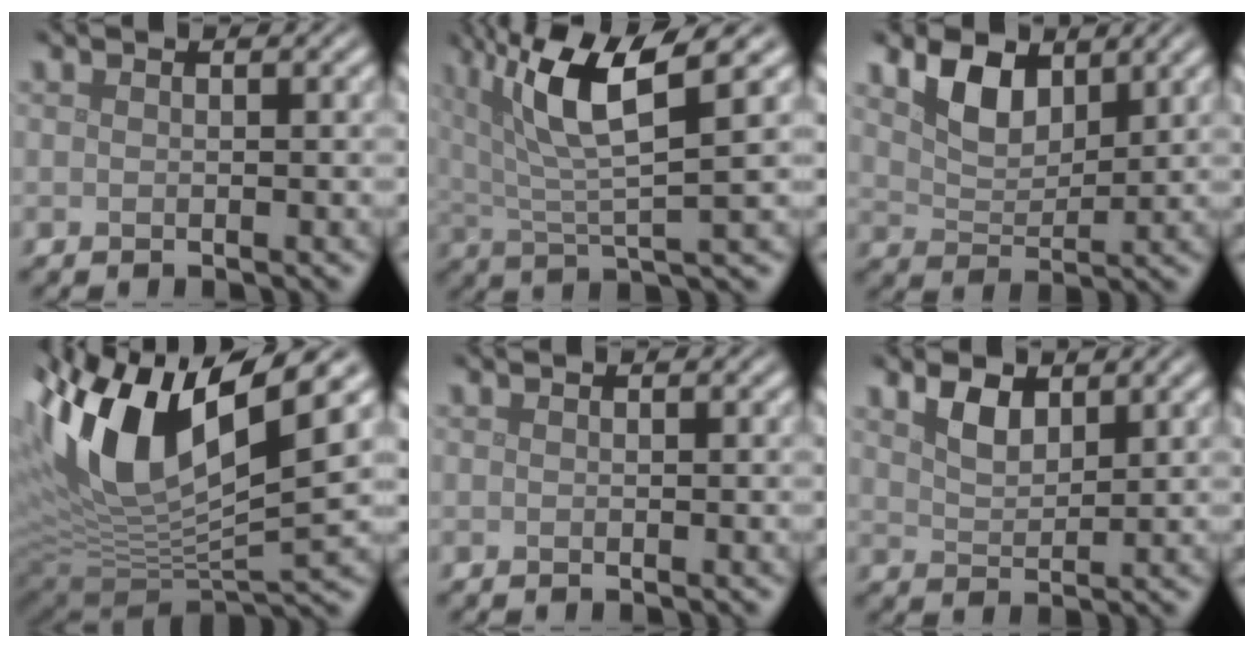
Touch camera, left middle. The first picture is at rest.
{"total": 8.3, "force": [3.6, 2.0, 7.2], "torque": [-0.138, 0.009, 0.065]}
{"total": 4.1, "force": [2.6, 2.2, 2.3], "torque": [-0.055, -0.002, 0.045]}
{"total": 14.4, "force": [4.9, 5.9, 12.1], "torque": [-0.246, 0.008, 0.089]}
{"total": 0.0}
{"total": 2.7, "force": [1.8, 1.3, 1.6], "torque": [-0.035, 0.000, 0.037]}